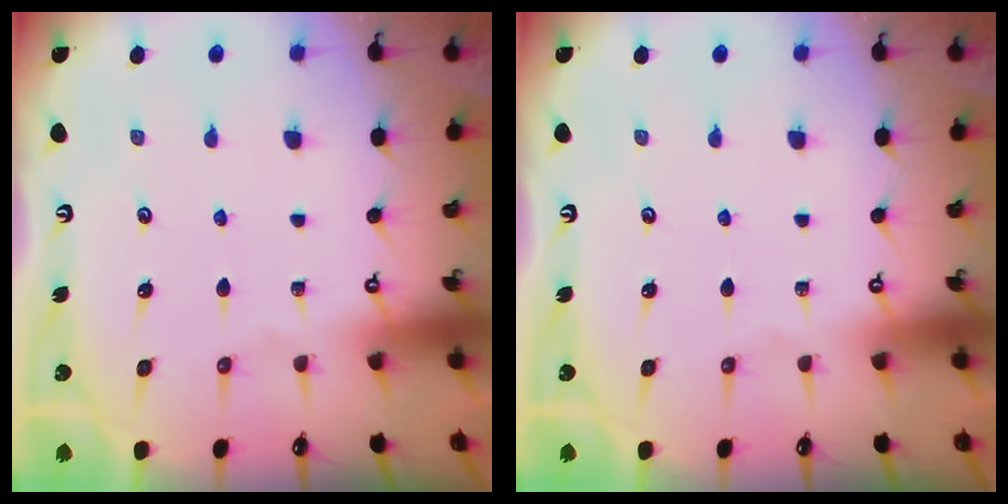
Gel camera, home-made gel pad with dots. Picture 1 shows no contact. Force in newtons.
{"total": 0.0}